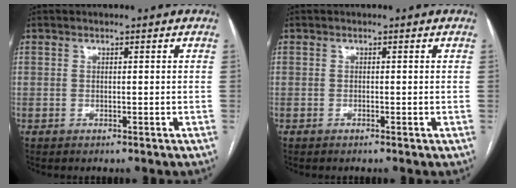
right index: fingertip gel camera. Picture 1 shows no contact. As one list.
[{"total": 0.0}]